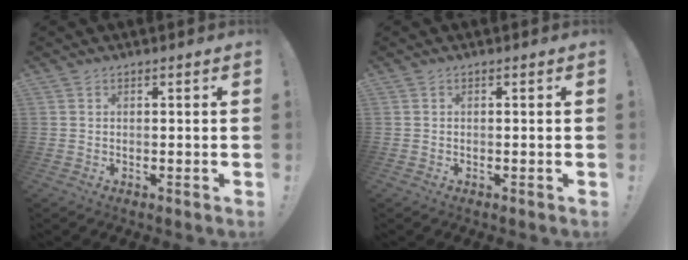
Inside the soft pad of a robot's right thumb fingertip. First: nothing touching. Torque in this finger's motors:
{"motor_torque": [-0.04, -0.12, -0.11, 0.18, 0.08]}